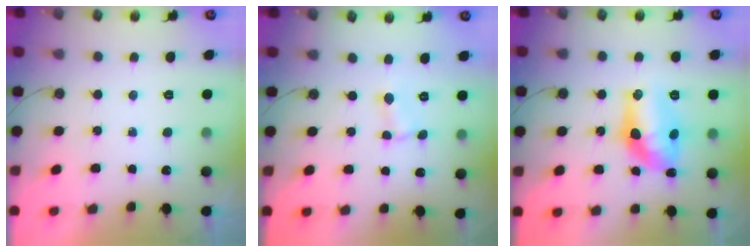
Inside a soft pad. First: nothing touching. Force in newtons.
{"total": 0.5, "press": 0.5, "slide": 0.1}
{"total": 13.2, "press": 13.2, "slide": 0.5}